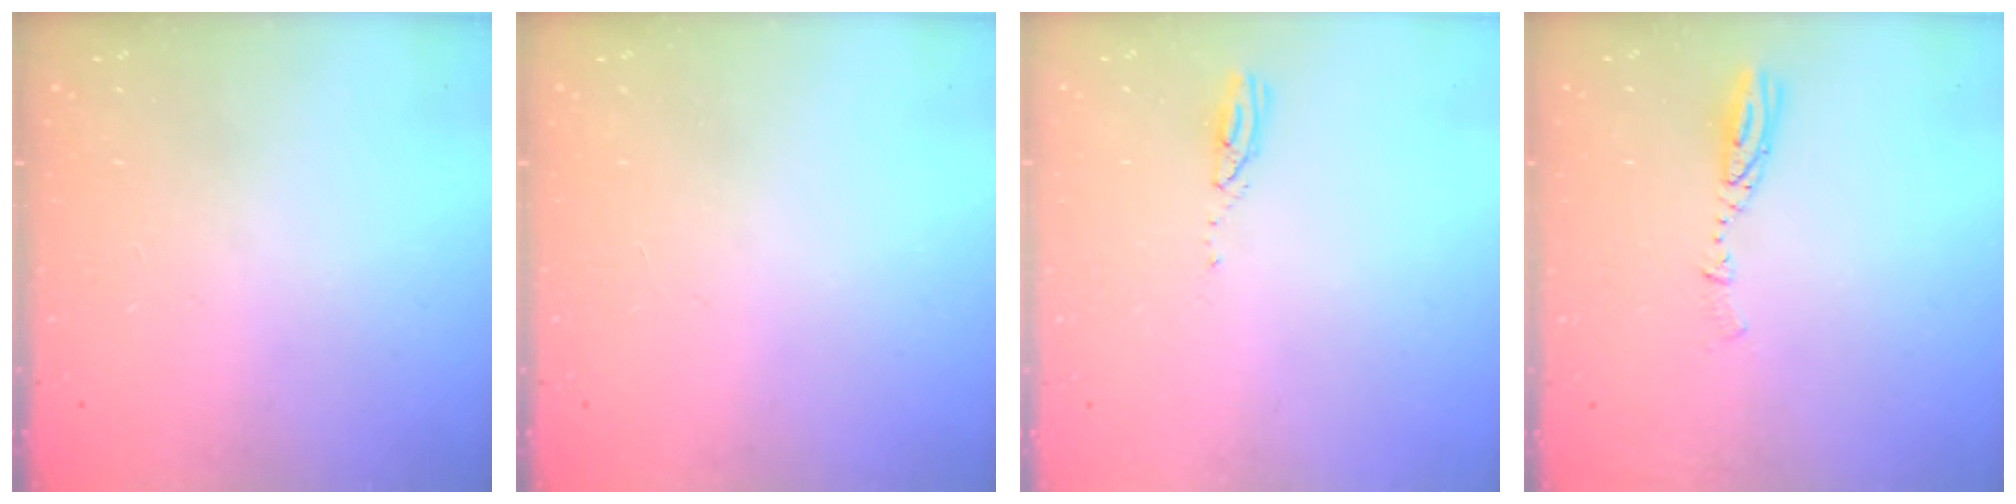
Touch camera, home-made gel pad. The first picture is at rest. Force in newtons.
{"total": 0.0}
{"total": 3.0, "press": 3.0, "slide": 0.1}
{"total": 4.0, "press": 3.9, "slide": 0.2}